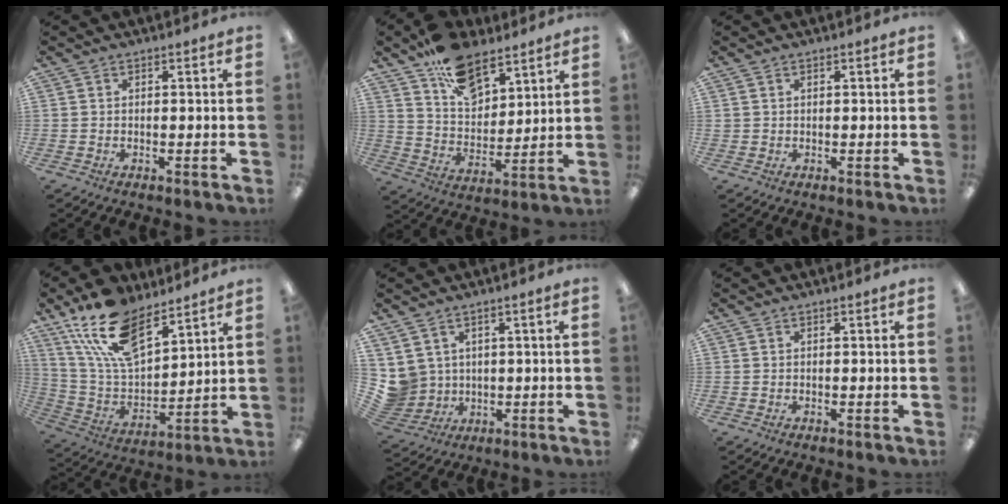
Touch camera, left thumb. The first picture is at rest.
{"total": 14.2, "force": [9.6, 7.8, 6.9], "torque": [-0.115, -0.051, 0.180]}
{"total": 0.7, "force": [0.3, 0.5, 0.3], "torque": [-0.007, 0.004, 0.005]}
{"total": 18.4, "force": [12.5, 8.4, 10.6], "torque": [-0.220, -0.058, 0.227]}
{"total": 6.0, "force": [2.4, 5.4, 0.7], "torque": [-0.050, -0.015, 0.053]}
{"total": 0.0}